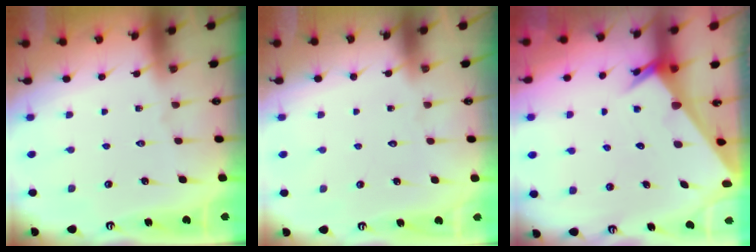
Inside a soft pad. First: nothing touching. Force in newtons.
{"total": 1.6, "press": 1.6, "slide": 0.1}
{"total": 2.4, "press": 2.4, "slide": 0.0}